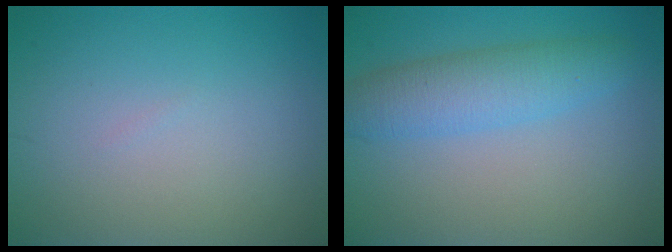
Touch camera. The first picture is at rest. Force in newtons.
{"total": 4.3, "press": 4.3, "slide": 0.1}